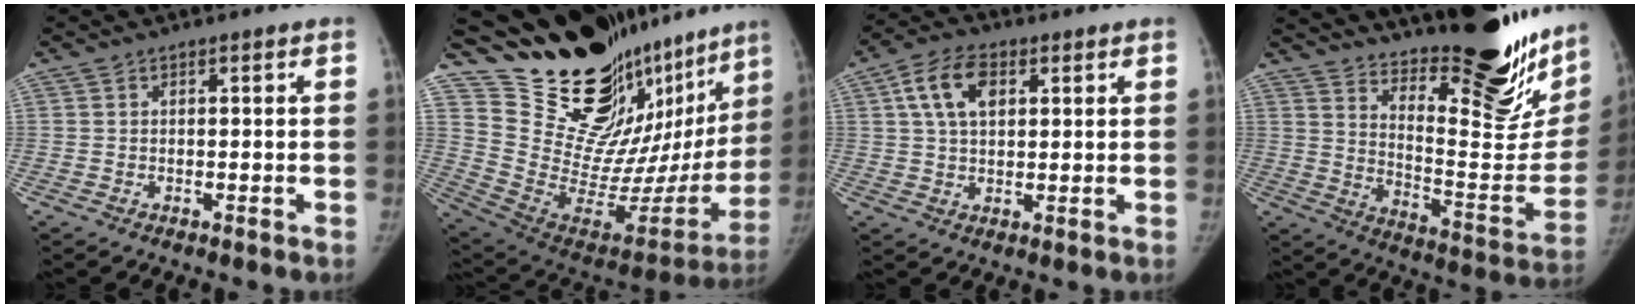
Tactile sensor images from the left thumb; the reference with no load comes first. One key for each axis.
{"total": 33.4, "fx": 27.0, "fy": 12.2, "fz": 15.4, "tx": -0.212, "ty": -0.183, "tz": 0.406}
{"total": 8.8, "fx": 3.0, "fy": 5.3, "fz": 6.3, "tx": -0.105, "ty": 0.005, "tz": 0.050}
{"total": 33.7, "fx": 24.9, "fy": 9.2, "fz": 20.7, "tx": -0.263, "ty": -0.150, "tz": 0.349}